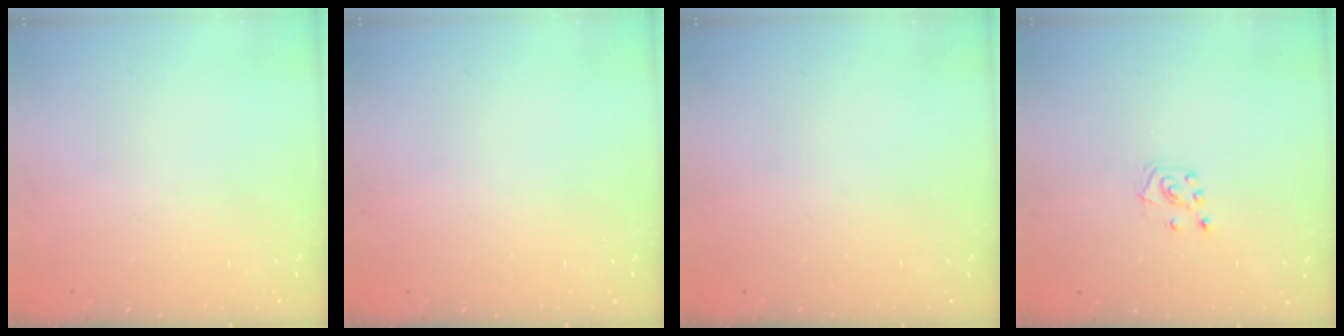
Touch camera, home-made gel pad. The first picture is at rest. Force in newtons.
{"total": 0.0}
{"total": 0.0}
{"total": 4.6, "press": 4.6, "slide": 0.5}